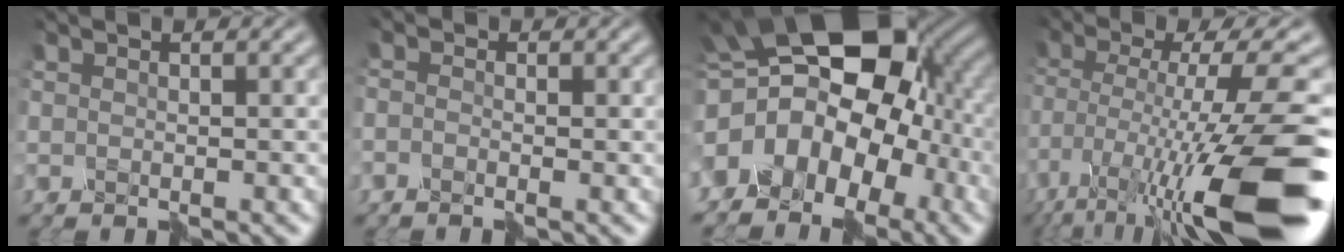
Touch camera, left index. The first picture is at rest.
{"total": 1.6, "force": [-1.4, 0.0, -0.6], "torque": [0.013, 0.002, -0.022]}
{"total": 12.3, "force": [-1.2, 7.9, 9.3], "torque": [-0.145, 0.008, -0.027]}
{"total": 14.0, "force": [-8.1, 2.8, 11.1], "torque": [-0.212, -0.001, -0.140]}